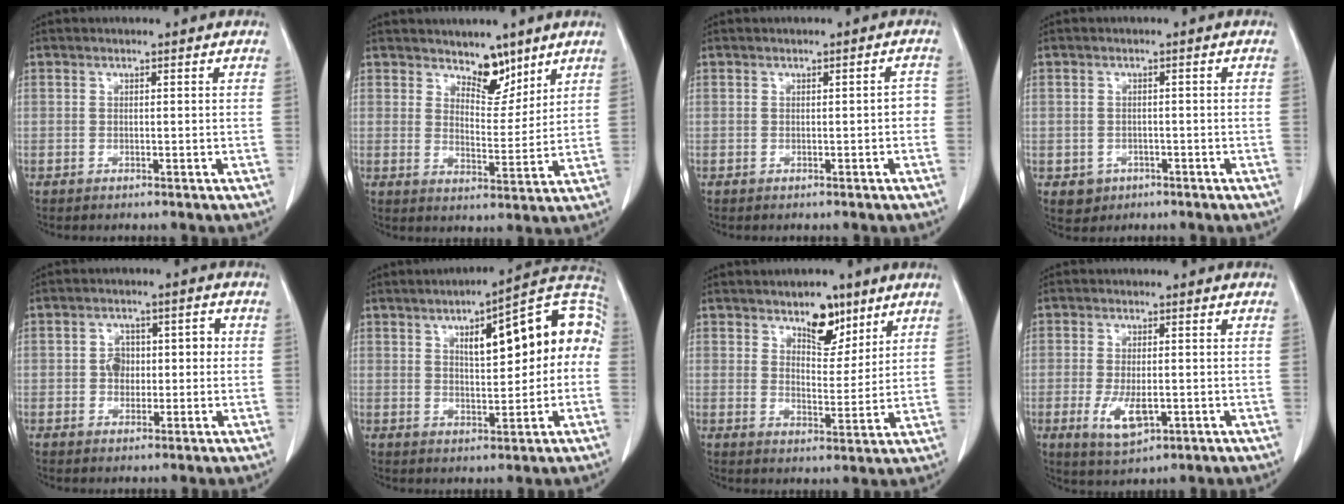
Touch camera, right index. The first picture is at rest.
{"total": 5.9, "force": [4.6, 2.6, 2.6], "torque": [-0.034, -0.009, 0.081]}
{"total": 1.5, "force": [-0.4, 0.6, 1.3], "torque": [-0.009, 0.005, -0.006]}
{"total": 2.8, "force": [-1.1, 2.5, 0.5], "torque": [-0.001, 0.007, -0.007]}
{"total": 4.4, "force": [-0.2, 3.5, 2.7], "torque": [-0.040, 0.025, 0.001]}
{"total": 16.2, "force": [2.9, 4.9, 15.2], "torque": [-0.208, 0.041, 0.037]}
{"total": 6.9, "force": [4.5, 3.3, 3.9], "torque": [-0.054, -0.002, 0.074]}
{"total": 6.0, "force": [-1.6, 2.5, 5.2], "torque": [-0.102, -0.010, -0.017]}